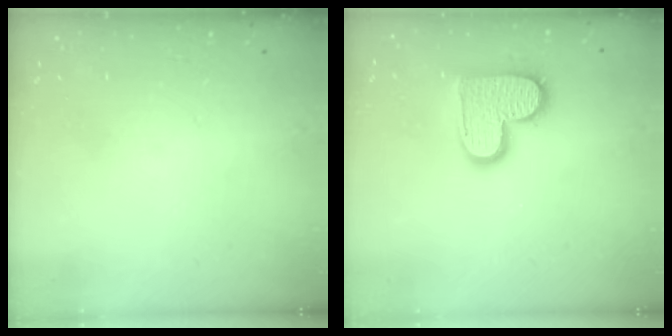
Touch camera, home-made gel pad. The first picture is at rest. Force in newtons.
{"total": 13.5, "press": 13.5, "slide": 0.8}